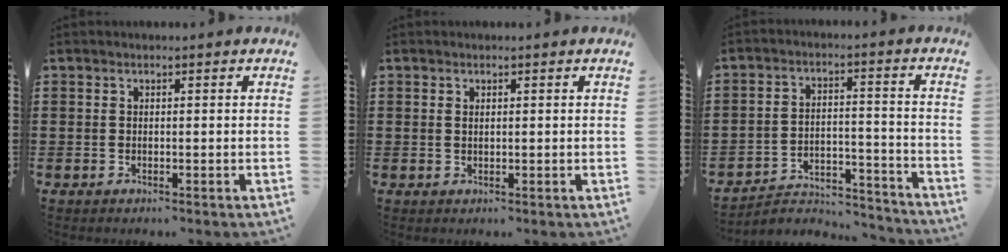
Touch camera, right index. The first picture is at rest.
{"total": 0.5, "force": [0.3, 0.3, 0.4], "torque": [-0.008, 0.001, 0.005]}
{"total": 4.1, "force": [-3.8, 1.1, 1.0], "torque": [-0.020, 0.009, -0.081]}